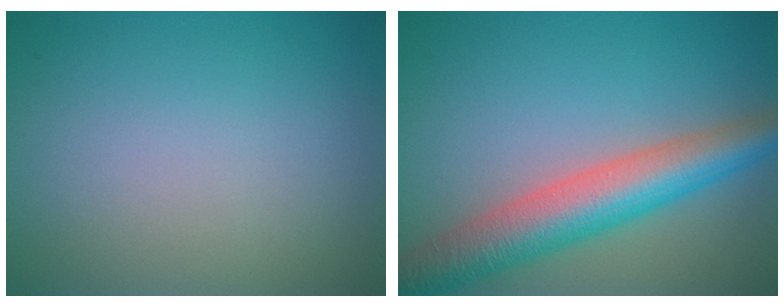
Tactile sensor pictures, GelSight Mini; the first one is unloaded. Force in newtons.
{"total": 7.5, "press": 7.5, "slide": 0.2}